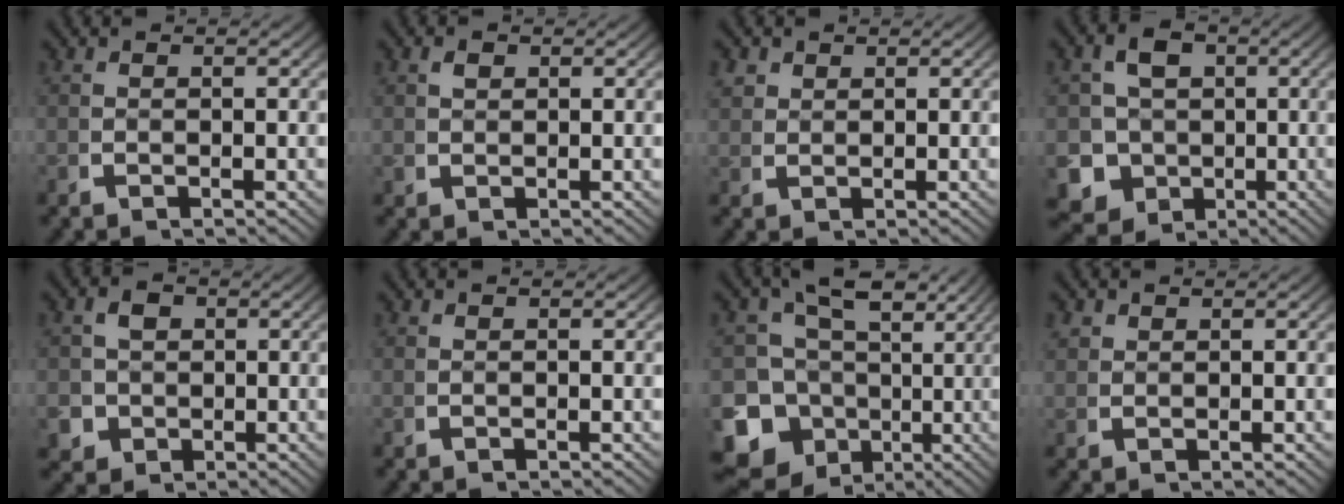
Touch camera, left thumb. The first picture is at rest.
{"total": 1.3, "force": [0.8, 0.9, 0.6], "torque": [-0.015, -0.003, 0.022]}
{"total": 2.1, "force": [1.5, 1.4, 0.8], "torque": [-0.021, -0.002, 0.035]}
{"total": 13.0, "force": [-3.2, 11.6, 5.1], "torque": [-0.116, -0.051, -0.046]}
{"total": 5.9, "force": [-0.7, 5.3, 2.5], "torque": [-0.056, -0.018, -0.002]}
{"total": 0.0}
{"total": 14.2, "force": [-1.3, 12.4, 6.8], "torque": [-0.152, -0.055, -0.015]}
{"total": 1.6, "force": [1.2, 1.0, 0.5], "torque": [-0.016, -0.003, 0.029]}